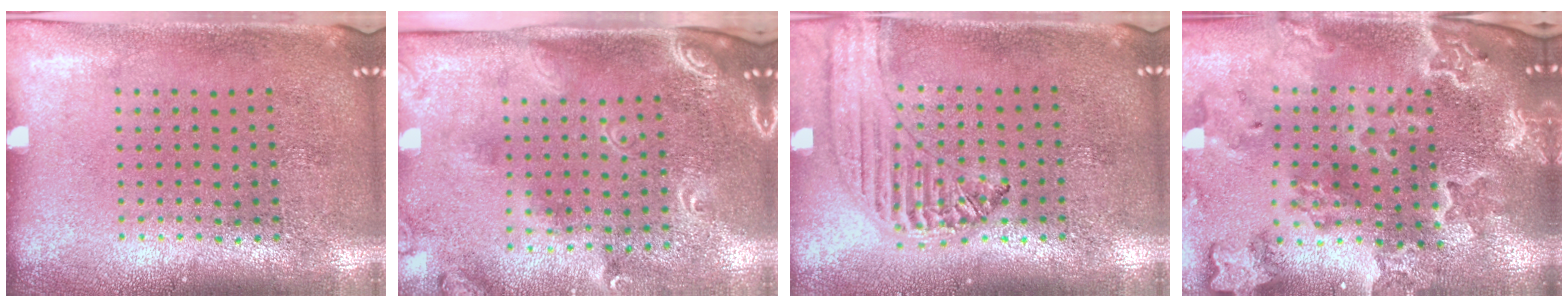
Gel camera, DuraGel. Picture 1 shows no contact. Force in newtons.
{"total": 2.4, "press": 1.8, "slide": 1.6}
{"total": 1.3, "press": 1.3, "slide": 0.1}
{"total": 3.1, "press": 2.8, "slide": 1.3}